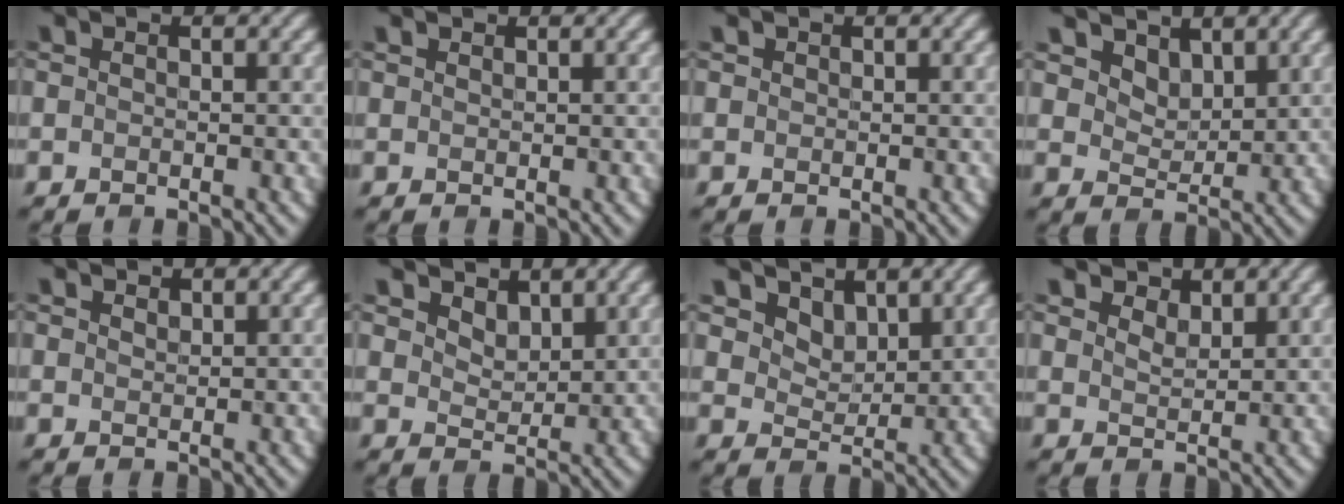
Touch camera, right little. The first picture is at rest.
{"total": 0.7, "force": [0.6, 0.1, 0.1], "torque": [-0.004, -0.002, 0.012]}
{"total": 0.5, "force": [0.4, 0.4, 0.0], "torque": [-0.001, -0.001, 0.011]}
{"total": 3.6, "force": [2.8, 1.9, 1.3], "torque": [-0.041, -0.017, 0.055]}
{"total": 1.1, "force": [0.9, 0.4, 0.3], "torque": [-0.007, -0.001, 0.022]}
{"total": 3.1, "force": [2.6, 1.4, 1.0], "torque": [-0.033, -0.012, 0.048]}
{"total": 4.3, "force": [3.2, 2.4, 1.6], "torque": [-0.049, -0.021, 0.065]}
{"total": 2.5, "force": [2.2, 0.9, 0.7], "torque": [-0.017, -0.004, 0.037]}